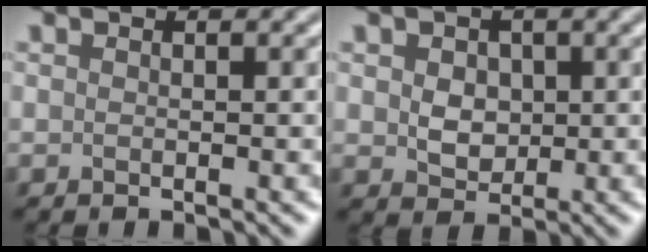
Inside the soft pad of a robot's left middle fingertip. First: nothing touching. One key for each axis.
{"total": 2.4, "fx": 0.4, "fy": 2.0, "fz": 1.2, "tx": -0.025, "ty": 0.001, "tz": 0.006}